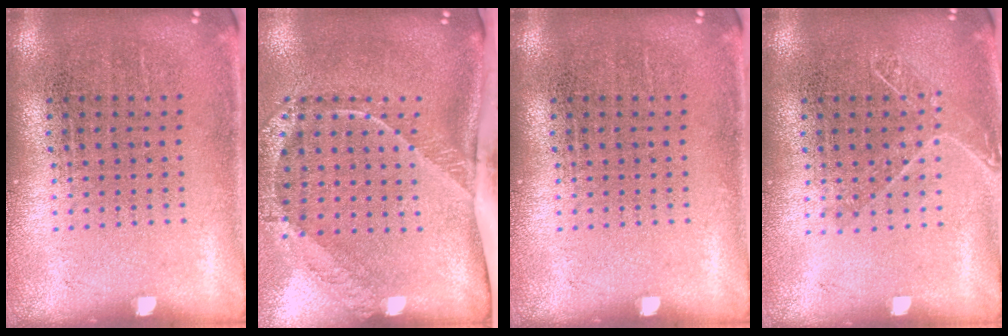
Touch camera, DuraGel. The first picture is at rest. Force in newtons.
{"total": 2.7, "press": 1.8, "slide": 1.9}
{"total": 0.0}
{"total": 1.2, "press": 1.0, "slide": 0.6}